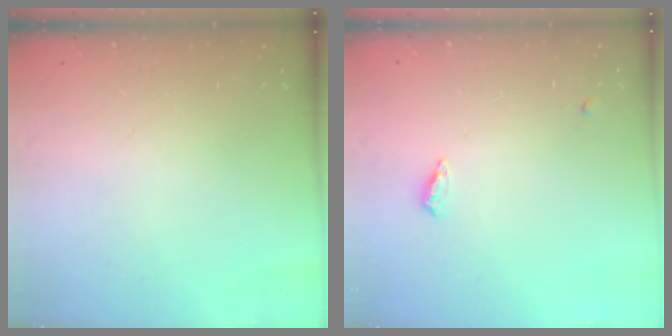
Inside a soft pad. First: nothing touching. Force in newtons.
{"total": 4.2, "press": 4.2, "slide": 0.5}